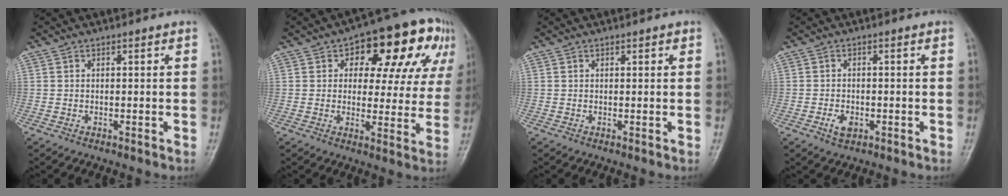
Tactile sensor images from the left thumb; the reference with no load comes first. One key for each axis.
{"total": 17.1, "fx": 7.2, "fy": 9.5, "fz": 12.3, "tx": -0.092, "ty": 0.013, "tz": 0.086}
{"total": 0.8, "fx": 0.6, "fy": 0.3, "fz": 0.5, "tx": -0.005, "ty": -0.001, "tz": 0.006}
{"total": 2.6, "fx": -1.0, "fy": 1.7, "fz": 1.7, "tx": -0.030, "ty": 0.000, "tz": -0.015}